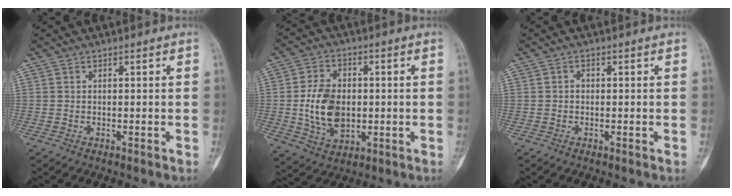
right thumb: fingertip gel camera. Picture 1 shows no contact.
{"total": 12.0, "force": [-0.5, 8.2, 8.7], "torque": [-0.138, 0.001, -0.002]}
{"total": 1.0, "force": [-0.1, 0.8, 0.5], "torque": [-0.003, 0.004, -0.003]}